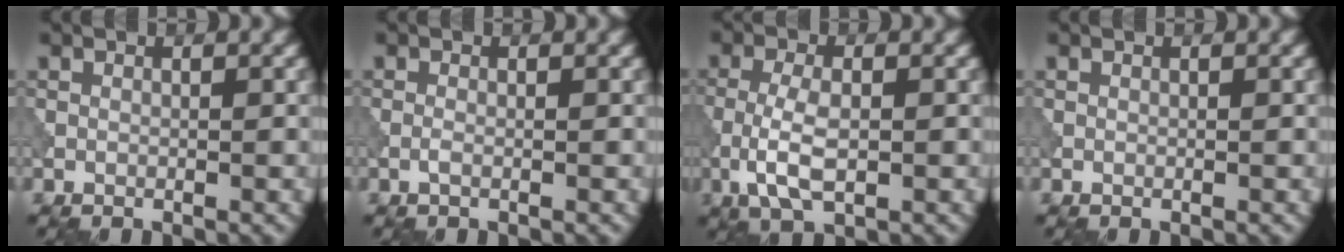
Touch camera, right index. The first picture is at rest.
{"total": 0.6, "force": [-0.3, 0.2, 0.5], "torque": [-0.014, 0.001, -0.007]}
{"total": 4.2, "force": [-1.2, 1.7, 3.6], "torque": [-0.078, -0.001, -0.026]}
{"total": 0.0}